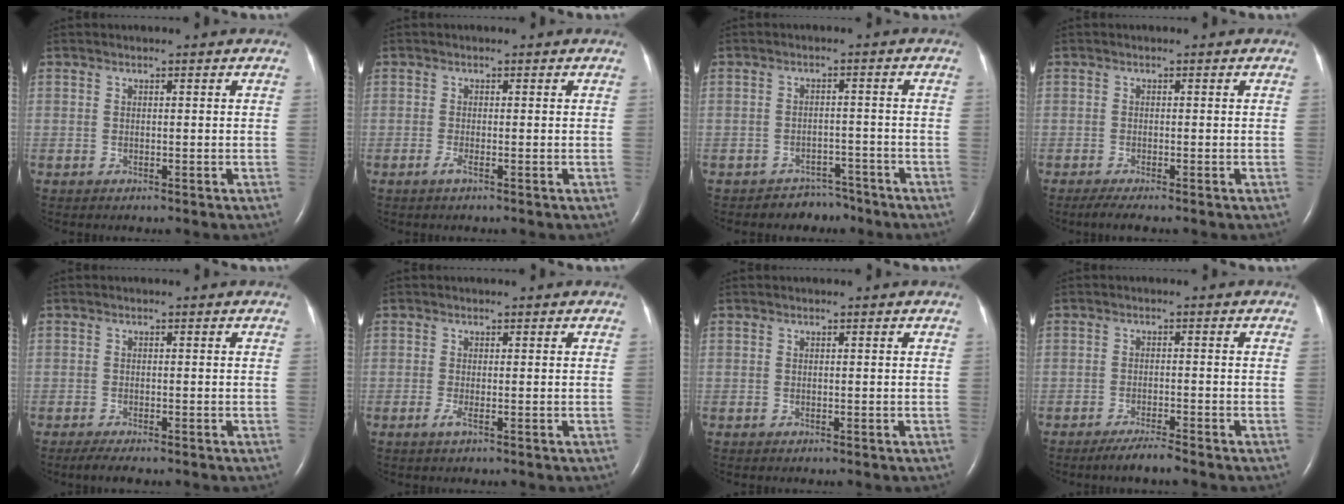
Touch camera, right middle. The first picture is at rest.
{"total": 0.9, "force": [-0.5, -0.1, 0.7], "torque": [-0.019, -0.002, -0.012]}
{"total": 3.9, "force": [-3.3, 1.9, -0.7], "torque": [0.013, 0.009, -0.049]}
{"total": 2.5, "force": [-1.9, -0.1, 1.5], "torque": [-0.034, -0.008, -0.033]}
{"total": 2.9, "force": [-2.3, 0.5, 1.8], "torque": [-0.033, -0.009, -0.033]}
{"total": 1.1, "force": [-0.4, -0.1, 1.0], "torque": [-0.022, -0.003, -0.009]}
{"total": 0.0}
{"total": 3.2, "force": [-2.7, -0.3, 1.6], "torque": [-0.038, -0.010, -0.053]}